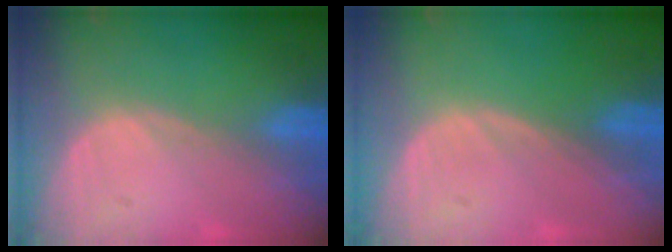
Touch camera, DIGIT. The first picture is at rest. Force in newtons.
{"total": 0.0}